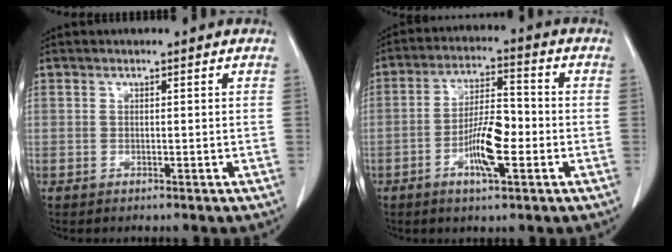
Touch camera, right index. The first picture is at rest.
{"total": 8.7, "force": [-2.7, 2.1, 8.0], "torque": [-0.151, 0.004, -0.049]}